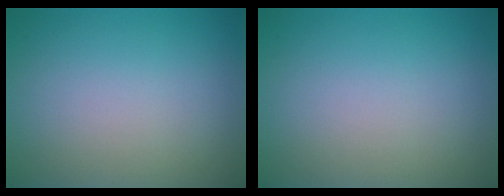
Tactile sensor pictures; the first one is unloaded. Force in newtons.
{"total": 0.0}